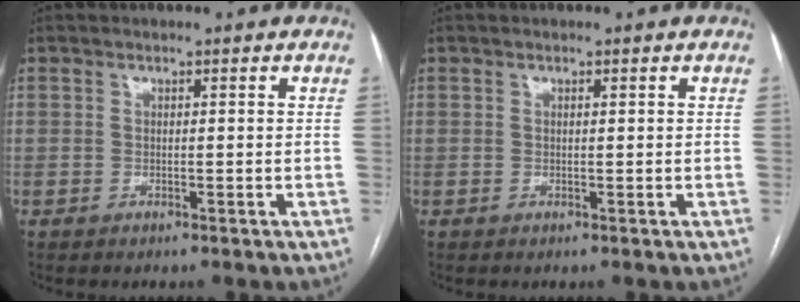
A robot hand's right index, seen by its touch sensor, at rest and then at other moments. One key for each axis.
{"total": 0.0}